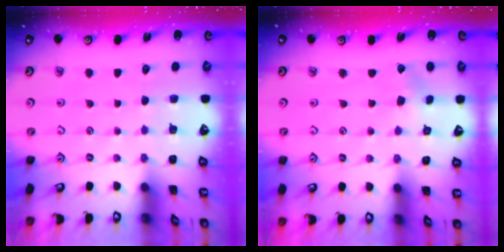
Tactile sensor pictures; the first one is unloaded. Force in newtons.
{"total": 1.4, "press": 1.4, "slide": 0.2}